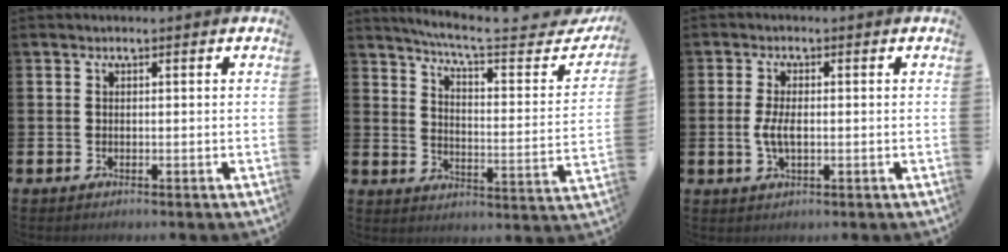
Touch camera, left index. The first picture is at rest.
{"total": 7.1, "force": [6.3, 0.5, 3.3], "torque": [-0.071, -0.052, 0.097]}
{"total": 3.4, "force": [-0.2, 1.5, 3.0], "torque": [-0.061, 0.001, -0.008]}